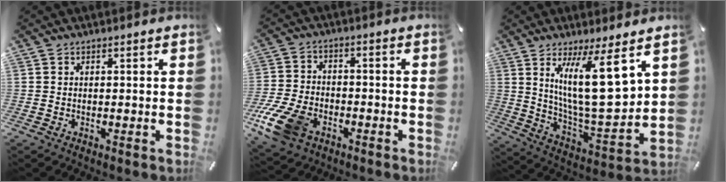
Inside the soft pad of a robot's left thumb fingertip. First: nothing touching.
{"total": 12.0, "force": [-6.0, 7.8, 6.8], "torque": [-0.148, 0.030, -0.108]}
{"total": 18.2, "force": [8.4, 4.9, 15.5], "torque": [-0.279, -0.045, 0.127]}